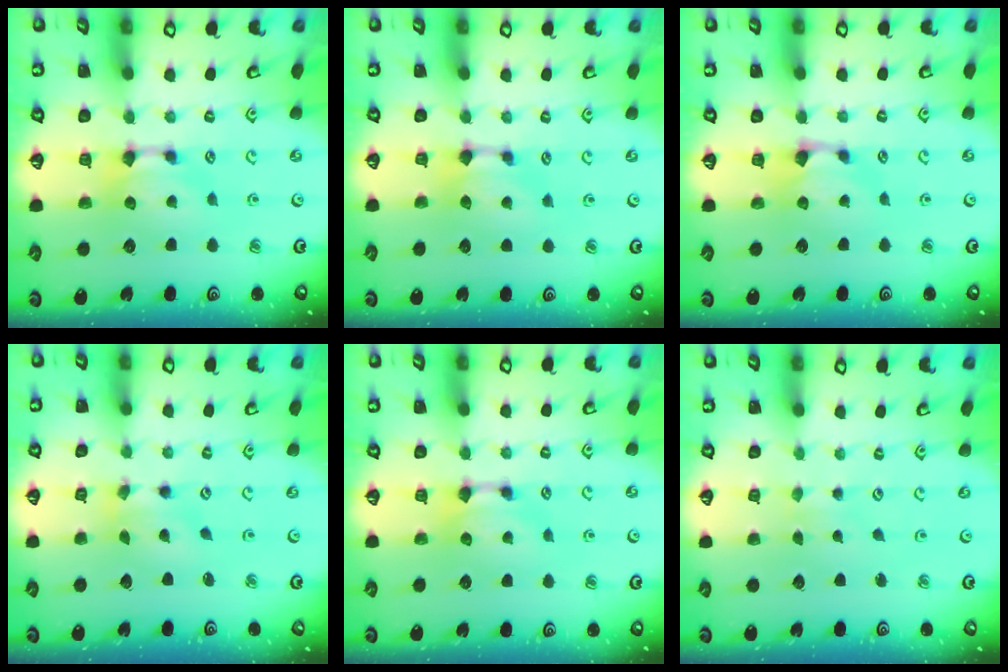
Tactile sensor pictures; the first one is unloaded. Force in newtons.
{"total": 0.8, "press": 0.5, "slide": 0.6}
{"total": 0.8, "press": 0.3, "slide": 0.7}
{"total": 2.1, "press": 1.6, "slide": 1.3}
{"total": 0.0}
{"total": 3.2, "press": 3.2, "slide": 0.1}